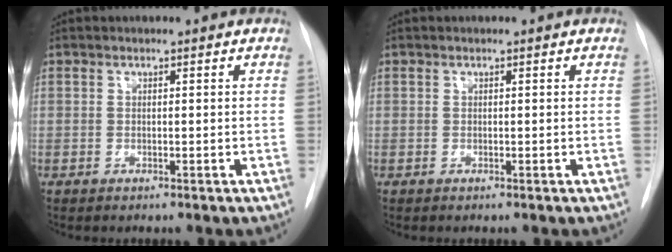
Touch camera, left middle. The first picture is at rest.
{"total": 0.0}